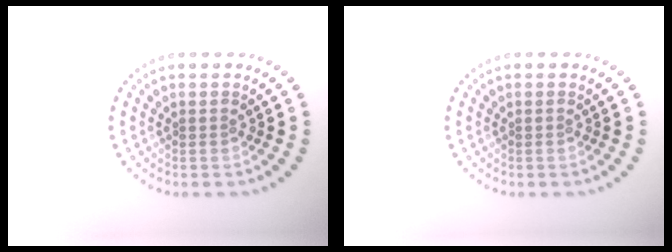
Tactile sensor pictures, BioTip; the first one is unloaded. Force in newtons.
{"total": 0.0}